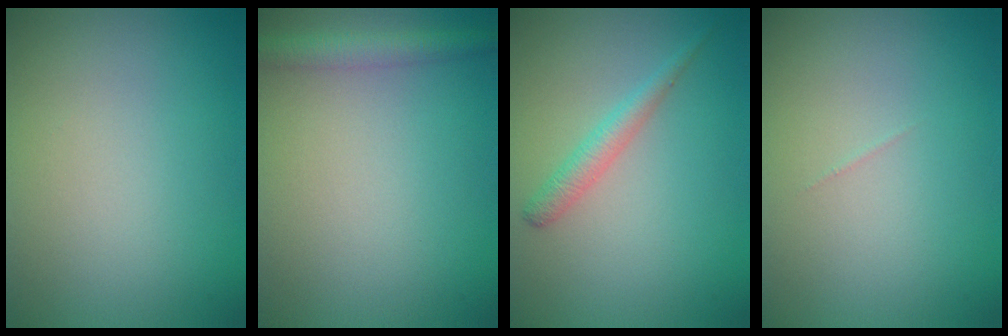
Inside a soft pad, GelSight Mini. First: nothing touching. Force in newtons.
{"total": 2.4, "press": 2.4, "slide": 0.1}
{"total": 1.8, "press": 1.8, "slide": 0.1}
{"total": 0.0}